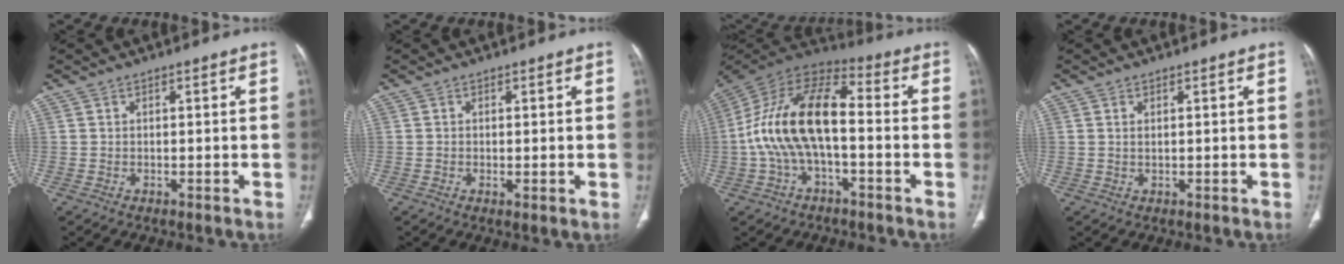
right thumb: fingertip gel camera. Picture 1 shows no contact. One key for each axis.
{"total": 1.4, "fx": -0.2, "fy": 0.3, "fz": 1.3, "tx": -0.031, "ty": -0.007, "tz": -0.003}
{"total": 17.7, "fx": -2.0, "fy": 8.7, "fz": 15.3, "tx": -0.298, "ty": 0.046, "tz": -0.044}
{"total": 0.9, "fx": 0.4, "fy": 0.3, "fz": 0.7, "tx": -0.019, "ty": 0.001, "tz": 0.010}